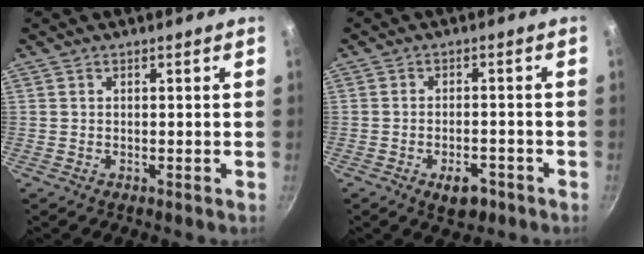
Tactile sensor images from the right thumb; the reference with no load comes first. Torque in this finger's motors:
{"motor_torque": [-0.14, 0.15, -0.19, 0.08, 0.03]}